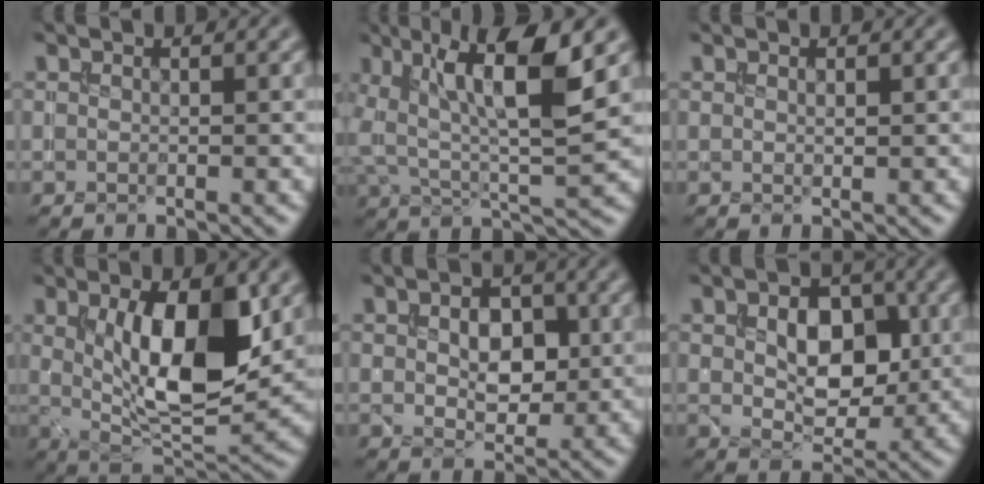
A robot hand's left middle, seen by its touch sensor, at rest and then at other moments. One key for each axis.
{"total": 8.9, "fx": 3.2, "fy": 2.5, "fz": 7.9, "tx": -0.139, "ty": 0.000, "tz": 0.052}
{"total": 0.6, "fx": 0.3, "fy": 0.3, "fz": 0.5, "tx": -0.008, "ty": 0.000, "tz": 0.004}
{"total": 9.9, "fx": 1.8, "fy": 3.9, "fz": 9.0, "tx": -0.146, "ty": -0.013, "tz": 0.038}
{"total": 4.1, "fx": 0.6, "fy": 2.6, "fz": 3.1, "tx": -0.054, "ty": -0.001, "tz": 0.010}
{"total": 5.9, "fx": 0.8, "fy": 3.7, "fz": 4.5, "tx": -0.077, "ty": -0.003, "tz": 0.015}